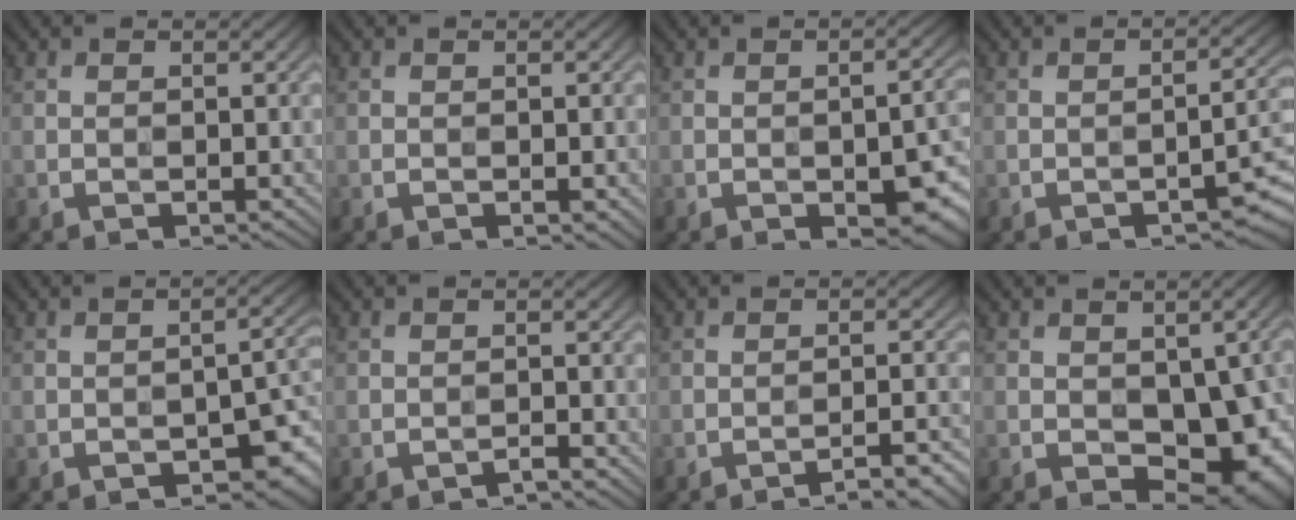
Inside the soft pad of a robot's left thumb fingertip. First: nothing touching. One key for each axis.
{"total": 0.7, "fx": -0.2, "fy": 0.1, "fz": 0.7, "tx": -0.011, "ty": -0.001, "tz": -0.004}
{"total": 8.3, "fx": -3.3, "fy": 3.4, "fz": 6.9, "tx": -0.088, "ty": -0.006, "tz": -0.039}
{"total": 4.2, "fx": -2.4, "fy": 0.9, "fz": 3.3, "tx": -0.038, "ty": 0.015, "tz": -0.036}
{"total": 6.0, "fx": -3.3, "fy": 2.4, "fz": 4.3, "tx": -0.047, "ty": 0.003, "tz": -0.043}
{"total": 1.2, "fx": -1.1, "fy": 0.0, "fz": 0.5, "tx": -0.006, "ty": 0.004, "tz": -0.022}
{"total": 4.3, "fx": -3.3, "fy": 0.4, "fz": 2.6, "tx": -0.035, "ty": 0.018, "tz": -0.056}
{"total": 11.9, "fx": -2.7, "fy": 6.8, "fz": 9.5, "tx": -0.120, "ty": -0.024, "tz": -0.031}